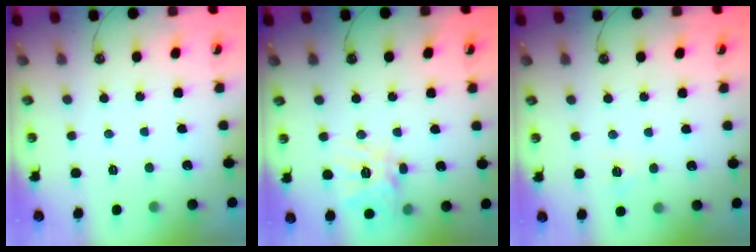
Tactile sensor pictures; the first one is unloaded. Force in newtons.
{"total": 13.5, "press": 13.4, "slide": 1.5}
{"total": 5.1, "press": 5.1, "slide": 0.4}